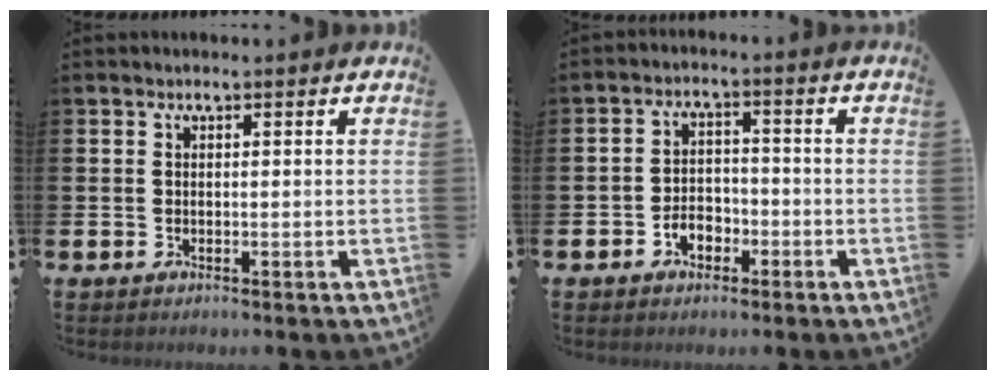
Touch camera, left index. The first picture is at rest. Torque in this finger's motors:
{"motor_torque": [0.37, 0.13, 0.13, 0.09]}